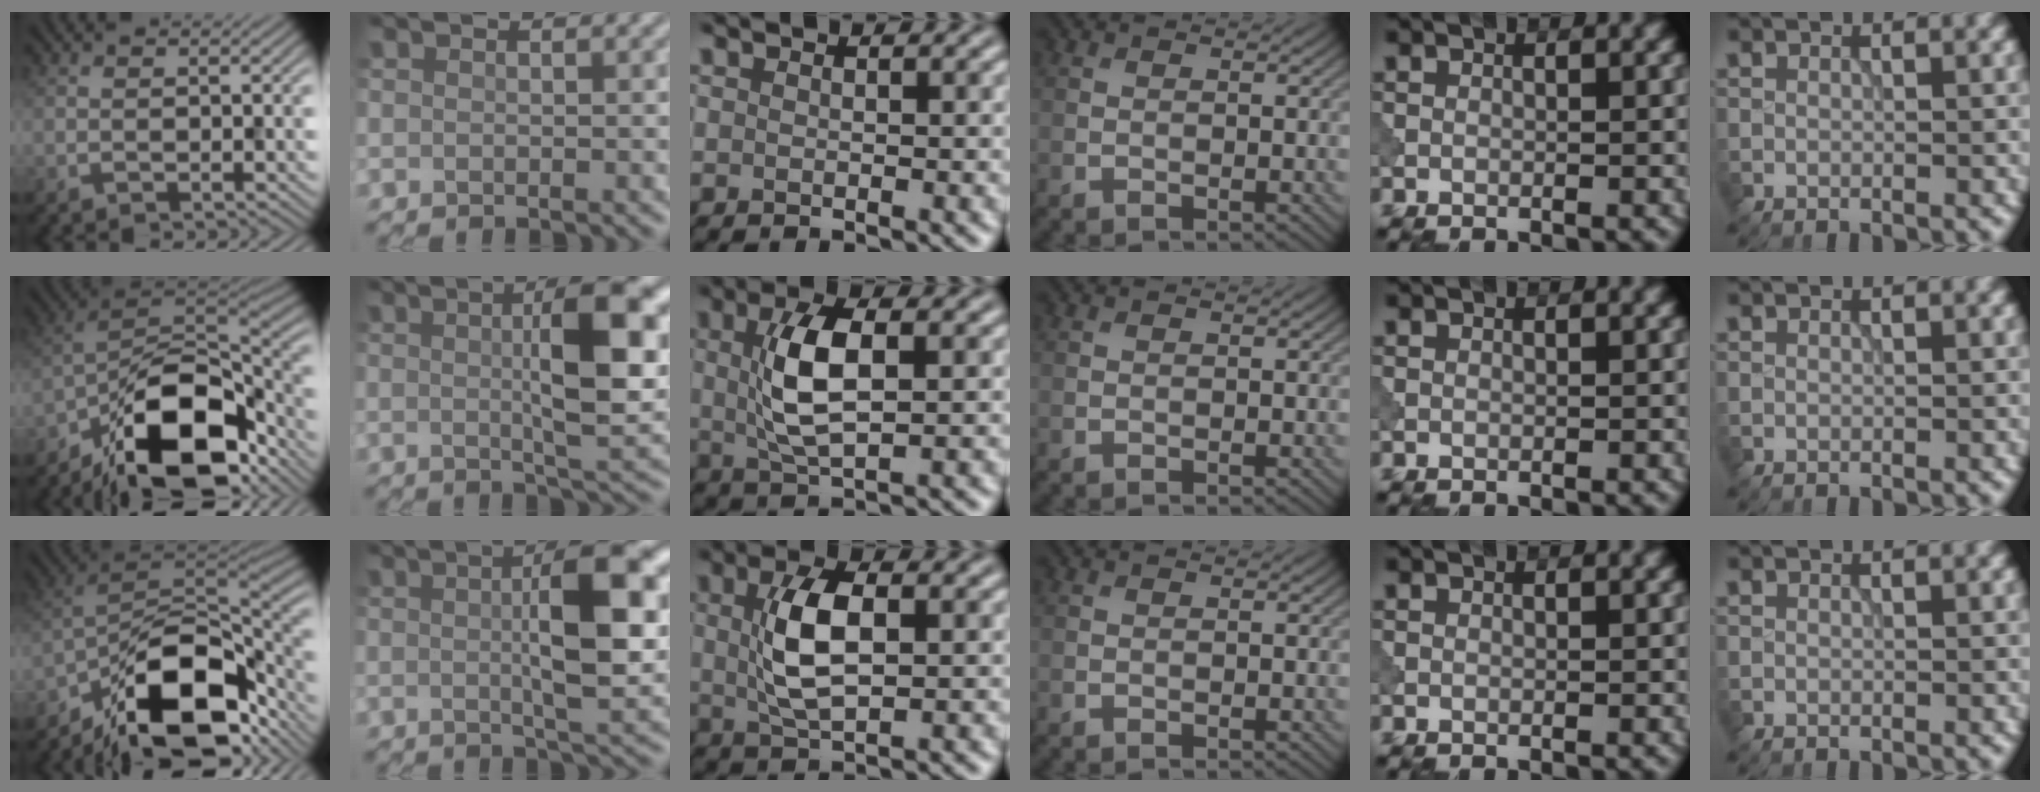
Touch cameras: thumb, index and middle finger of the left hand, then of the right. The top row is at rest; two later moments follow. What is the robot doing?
{"motion": "shake", "object": "bell"}